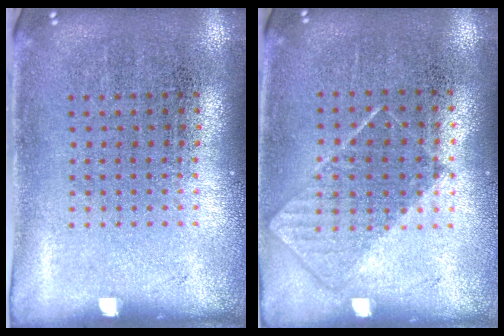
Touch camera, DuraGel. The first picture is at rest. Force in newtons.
{"total": 0.8, "press": 0.6, "slide": 0.5}